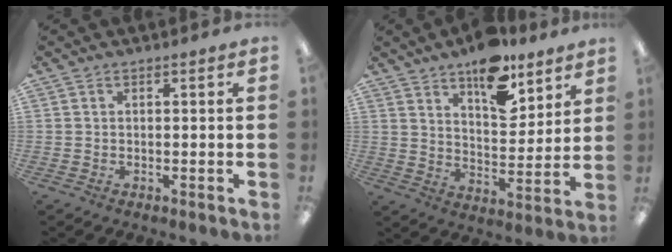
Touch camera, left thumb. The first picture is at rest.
{"total": 13.4, "force": [9.6, 6.2, 6.9], "torque": [-0.091, -0.058, 0.169]}